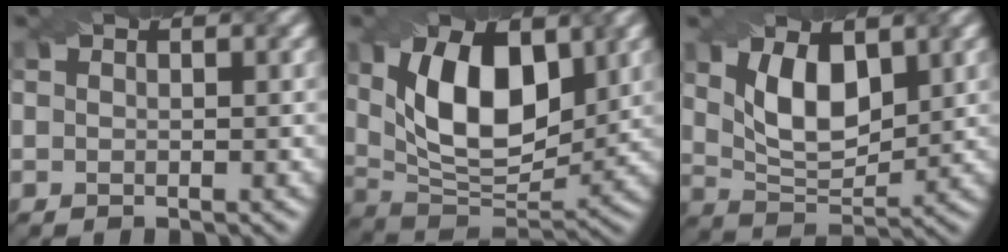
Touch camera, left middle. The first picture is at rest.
{"total": 10.2, "force": [2.4, 5.5, 8.2], "torque": [-0.144, 0.004, 0.037]}
{"total": 5.7, "force": [1.7, 3.0, 4.5], "torque": [-0.092, 0.001, 0.036]}